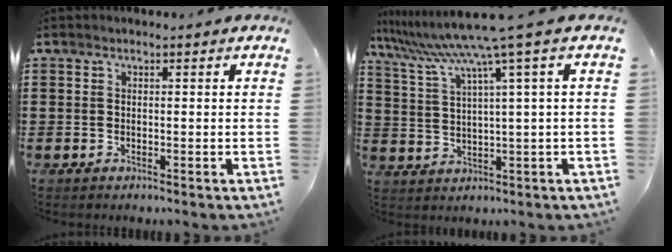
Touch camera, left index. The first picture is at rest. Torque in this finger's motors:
{"motor_torque": [1.09, -1.04, 0.65, 0.21]}